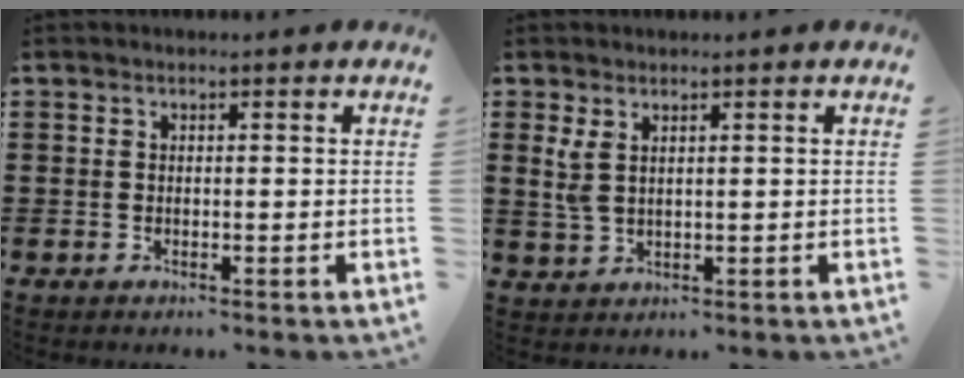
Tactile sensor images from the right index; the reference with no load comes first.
{"total": 3.1, "force": [1.5, 1.4, 2.4], "torque": [-0.059, 0.003, 0.024]}